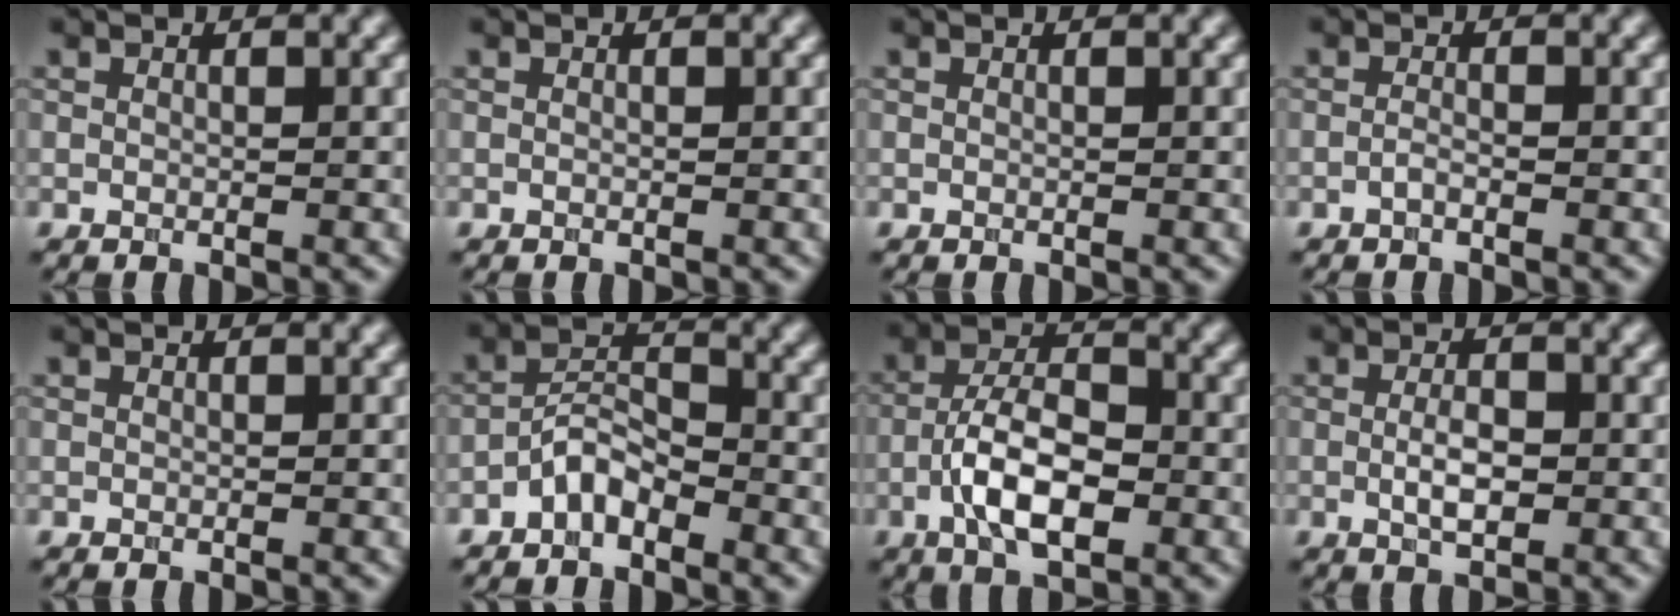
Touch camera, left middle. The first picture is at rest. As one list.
[{"total": 0.0}, {"total": 0.0}, {"total": 0.8, "force": [-0.5, 0.2, 0.6], "torque": [-0.013, -0.001, -0.010]}, {"total": 0.0}, {"total": 3.0, "force": [-2.2, 1.3, 1.6], "torque": [-0.027, 0.015, -0.047]}, {"total": 6.6, "force": [-2.3, 2.9, 5.4], "torque": [-0.098, 0.006, -0.049]}, {"total": 2.7, "force": [-0.3, 1.2, 2.4], "torque": [-0.048, -0.003, -0.005]}]